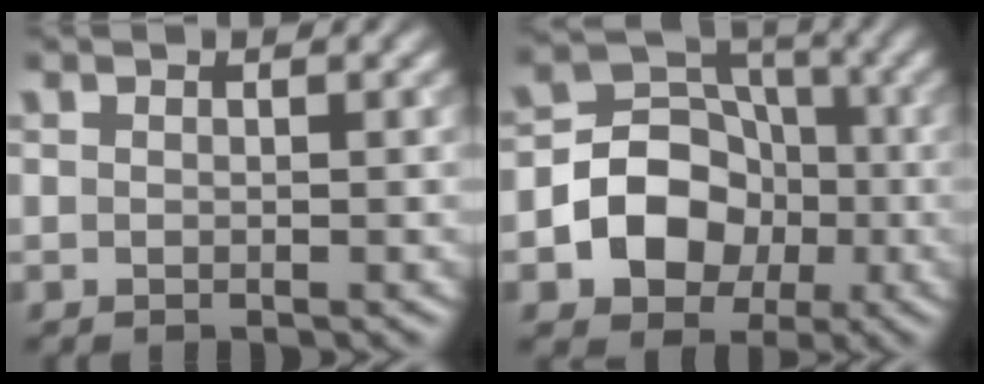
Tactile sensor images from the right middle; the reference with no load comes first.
{"total": 7.7, "force": [-2.0, 6.2, 4.1], "torque": [-0.050, 0.004, -0.053]}